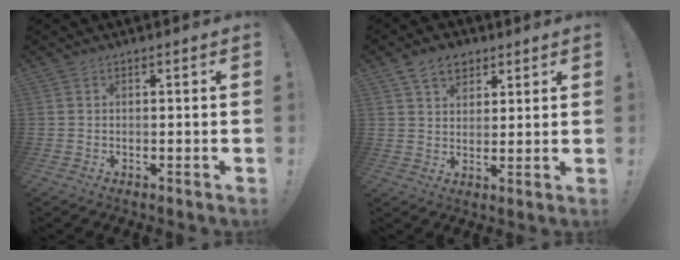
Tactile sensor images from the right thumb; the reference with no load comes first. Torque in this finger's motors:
{"motor_torque": [-0.03, 0.28, 0.45, 0.18, 0.00]}